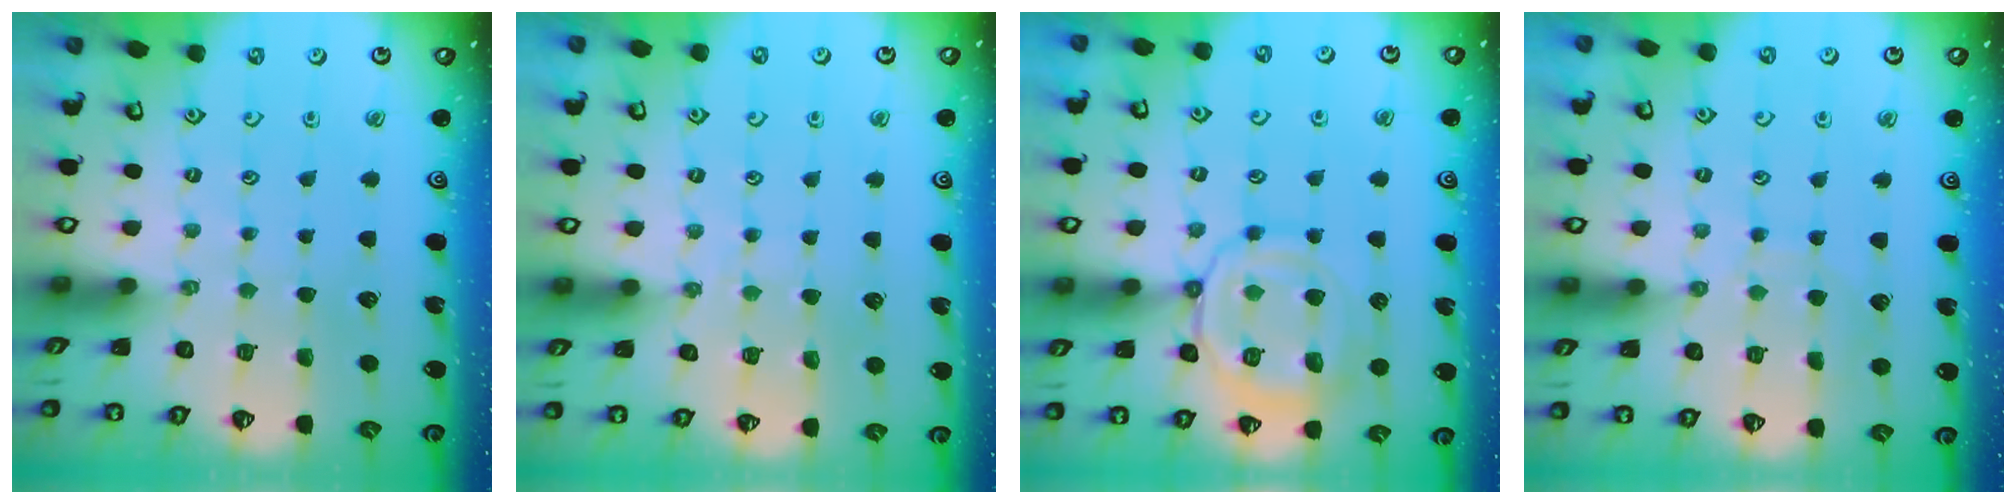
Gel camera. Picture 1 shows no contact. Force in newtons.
{"total": 7.4, "press": 7.3, "slide": 0.8}
{"total": 14.7, "press": 14.6, "slide": 1.4}
{"total": 6.3, "press": 6.3, "slide": 0.6}